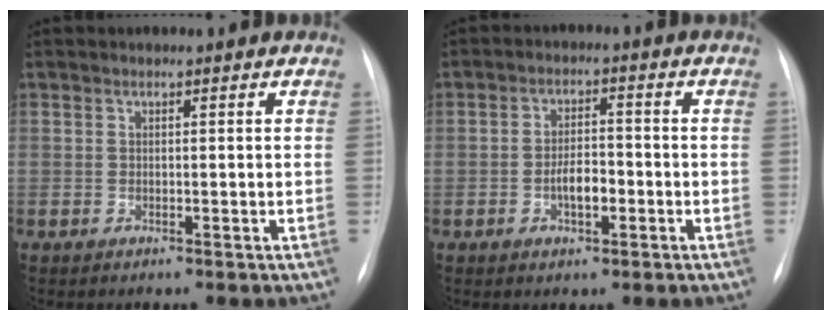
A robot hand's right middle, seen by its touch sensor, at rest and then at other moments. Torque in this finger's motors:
{"motor_torque": [0.50, -0.38, 0.23, 0.03]}